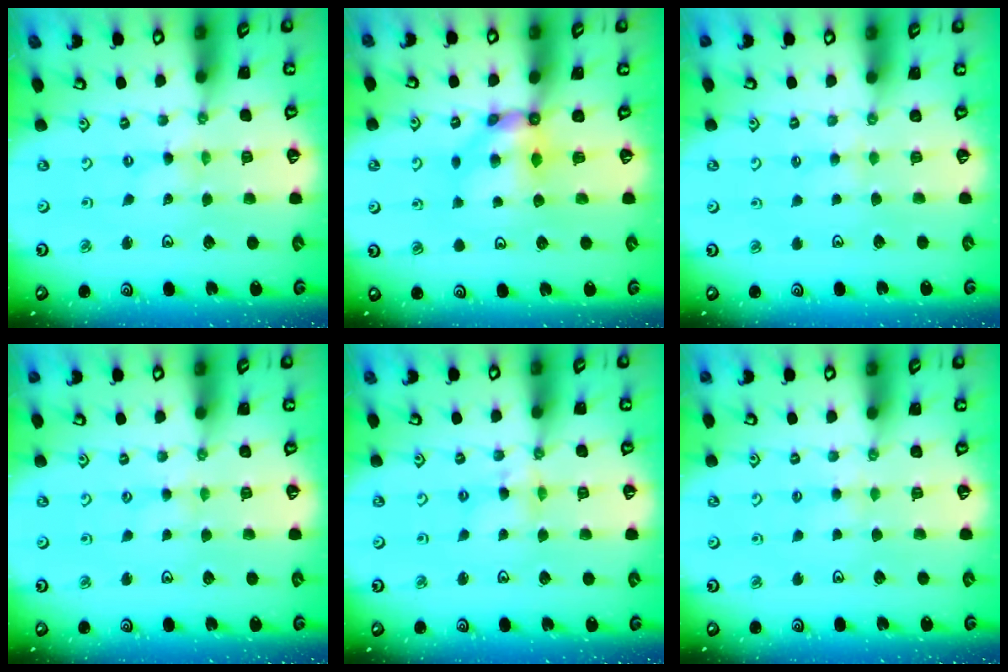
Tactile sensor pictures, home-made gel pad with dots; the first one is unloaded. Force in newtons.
{"total": 7.0, "press": 7.0, "slide": 0.5}
{"total": 1.8, "press": 1.8, "slide": 0.4}
{"total": 2.1, "press": 2.1, "slide": 0.2}
{"total": 5.0, "press": 5.0, "slide": 0.4}
{"total": 3.4, "press": 3.4, "slide": 0.4}